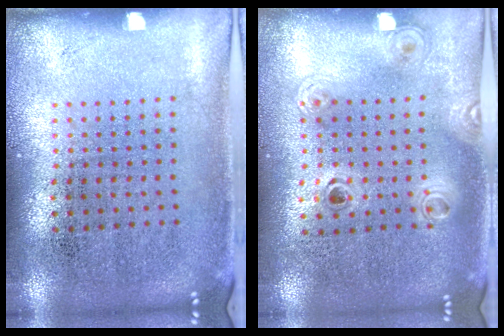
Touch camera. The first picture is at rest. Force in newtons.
{"total": 1.2, "press": 1.0, "slide": 0.7}